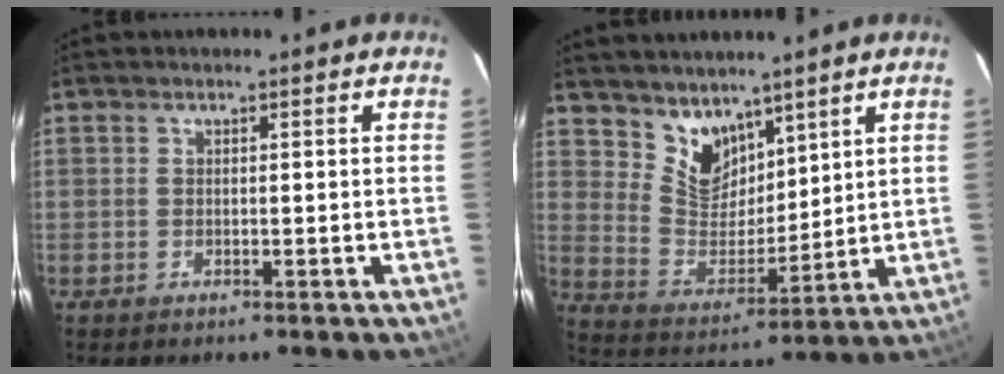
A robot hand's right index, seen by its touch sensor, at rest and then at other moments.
{"total": 9.4, "force": [7.0, 5.4, 3.2], "torque": [-0.056, -0.002, 0.145]}